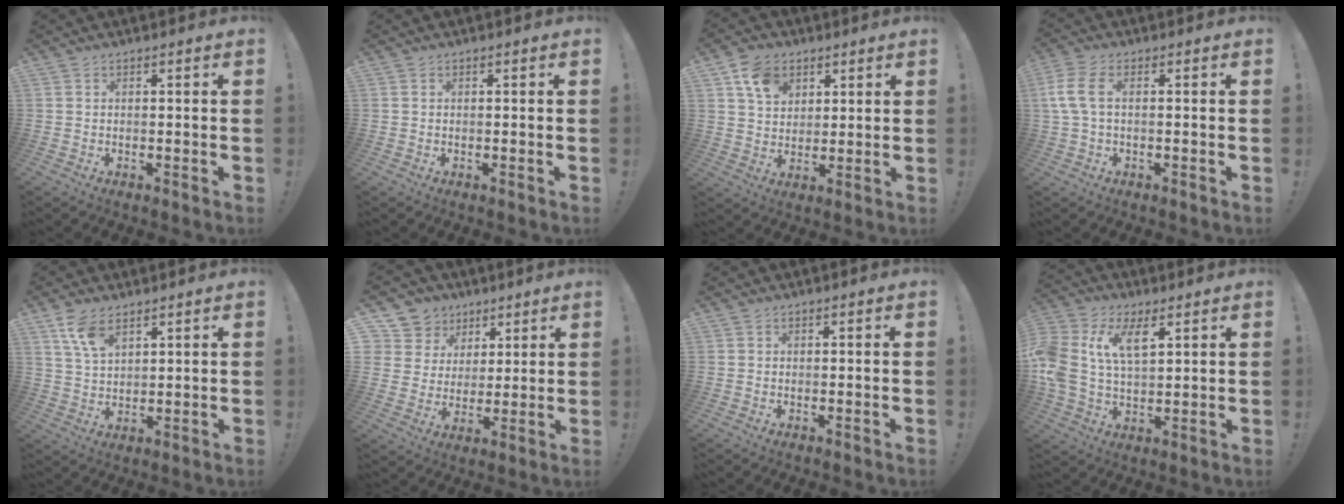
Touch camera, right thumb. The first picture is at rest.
{"total": 0.0}
{"total": 9.0, "force": [4.5, 6.8, 3.8], "torque": [-0.061, -0.013, 0.088]}
{"total": 6.8, "force": [0.5, 3.2, 6.0], "torque": [-0.131, -0.003, 0.011]}
{"total": 7.5, "force": [4.7, 3.5, 4.7], "torque": [-0.093, -0.015, 0.089]}
{"total": 9.8, "force": [4.9, 8.3, 1.9], "torque": [-0.037, -0.031, 0.104]}
{"total": 0.0}
{"total": 12.5, "force": [5.3, 7.1, 8.8], "torque": [-0.182, -0.013, 0.098]}